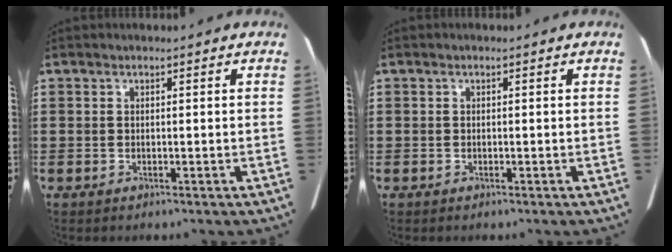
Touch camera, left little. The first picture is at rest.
{"total": 0.0}